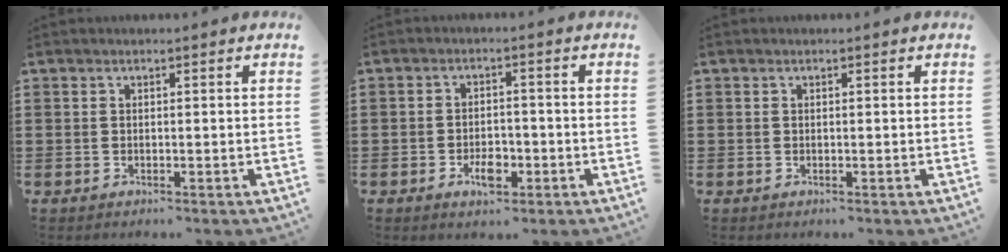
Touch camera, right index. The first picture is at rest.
{"total": 4.1, "force": [-1.7, 2.1, 3.1], "torque": [-0.050, 0.000, -0.032]}
{"total": 0.0}